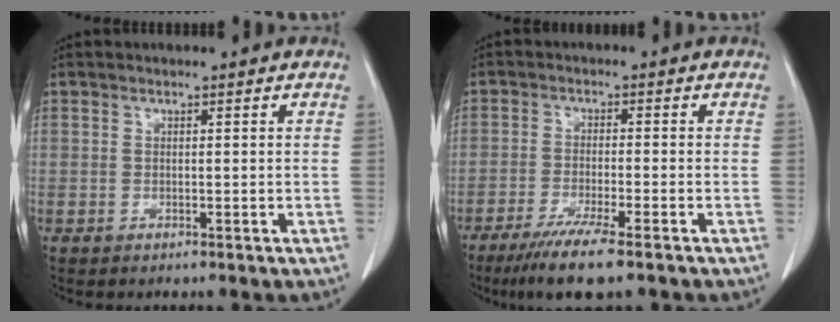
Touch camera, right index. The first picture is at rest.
{"total": 8.0, "force": [-5.7, -0.1, 5.7], "torque": [-0.094, -0.020, -0.092]}